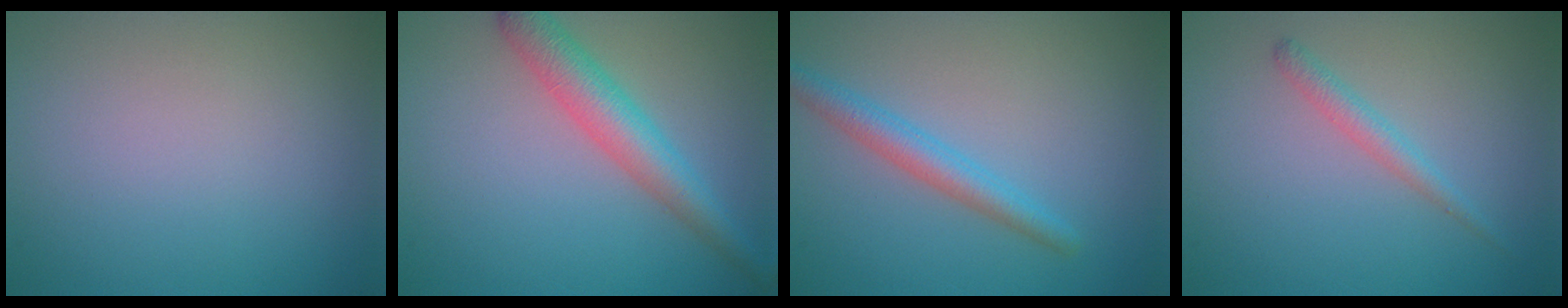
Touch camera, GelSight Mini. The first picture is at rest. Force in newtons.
{"total": 4.5, "press": 4.5, "slide": 0.2}
{"total": 2.7, "press": 2.7, "slide": 0.1}
{"total": 1.6, "press": 1.6, "slide": 0.0}